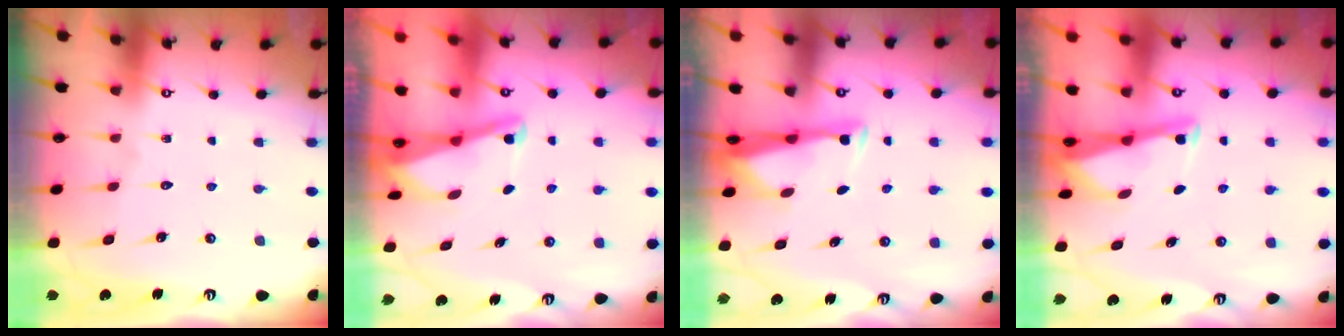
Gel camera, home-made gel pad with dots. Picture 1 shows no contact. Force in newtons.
{"total": 2.2, "press": 2.2, "slide": 0.3}
{"total": 3.2, "press": 3.1, "slide": 0.9}
{"total": 2.9, "press": 2.9, "slide": 0.2}